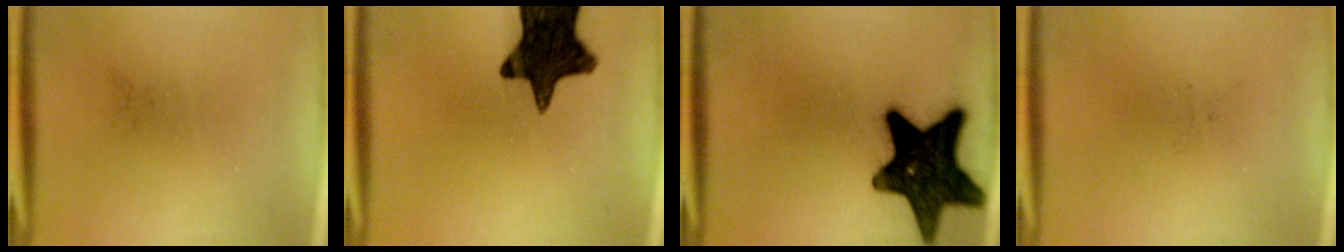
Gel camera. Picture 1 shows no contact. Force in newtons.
{"total": 15.3}
{"total": 17.4}
{"total": 0.0}